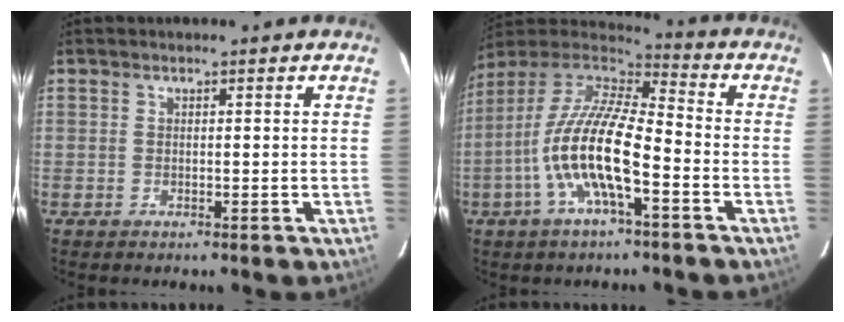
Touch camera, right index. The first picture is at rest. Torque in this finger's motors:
{"motor_torque": [1.20, -0.72, 1.05, 0.21]}